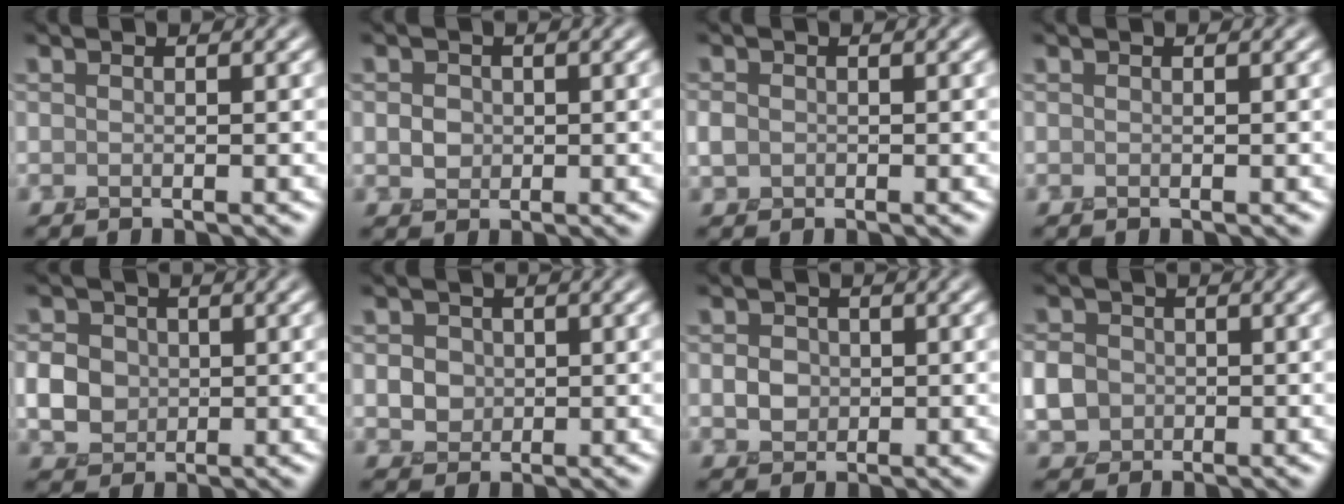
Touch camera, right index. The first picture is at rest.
{"total": 1.5, "force": [0.0, 1.3, 0.6], "torque": [-0.010, -0.001, -0.002]}
{"total": 1.3, "force": [-0.1, 1.1, 0.6], "torque": [-0.013, 0.001, -0.009]}
{"total": 0.0}
{"total": 3.6, "force": [-0.1, 3.1, 1.7], "torque": [-0.033, 0.003, -0.004]}
{"total": 2.8, "force": [0.5, 2.5, 1.2], "torque": [-0.021, 0.006, 0.010]}
{"total": 1.9, "force": [-0.1, 1.7, 0.9], "torque": [-0.012, -0.002, -0.004]}
{"total": 3.9, "force": [-0.5, 3.5, 1.7], "torque": [-0.035, 0.003, -0.019]}